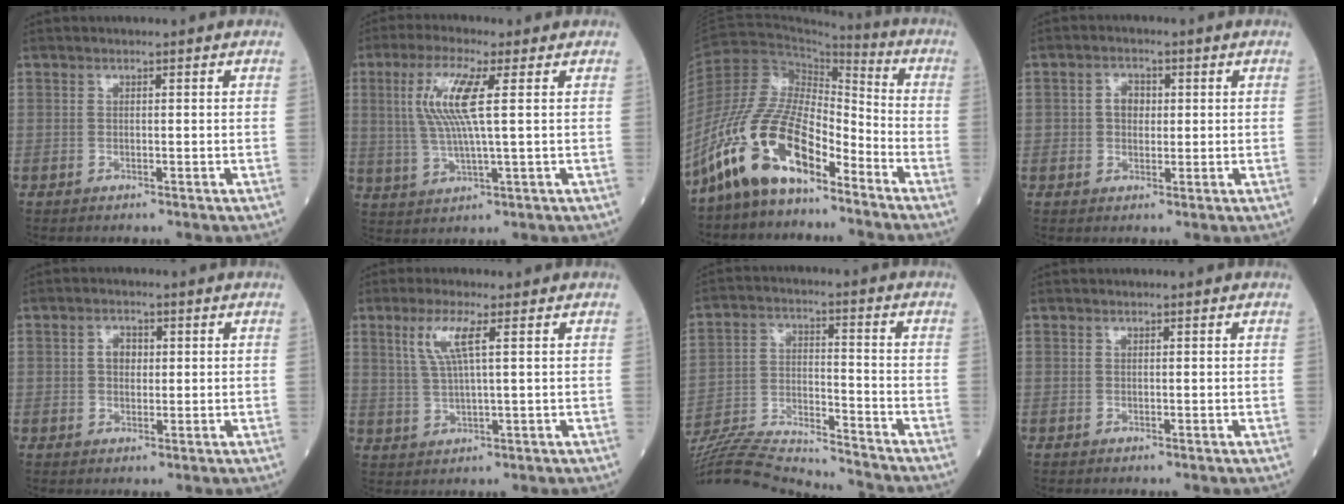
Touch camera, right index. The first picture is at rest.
{"total": 8.7, "force": [2.1, 0.4, 8.4], "torque": [-0.189, 0.006, 0.039]}
{"total": 14.7, "force": [-10.2, 5.3, 9.2], "torque": [-0.197, 0.021, -0.194]}
{"total": 3.1, "force": [0.4, 2.3, 2.1], "torque": [-0.035, 0.011, 0.006]}
{"total": 2.8, "force": [0.5, 2.0, 1.9], "torque": [-0.031, 0.007, 0.007]}
{"total": 5.4, "force": [2.2, 0.3, 4.9], "torque": [-0.106, 0.004, 0.046]}
{"total": 20.6, "force": [-19.8, 0.7, 5.7], "torque": [-0.132, -0.008, -0.323]}
{"total": 0.0}